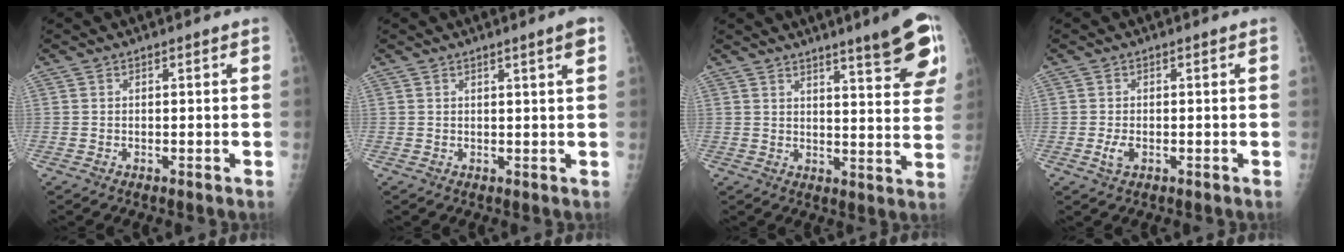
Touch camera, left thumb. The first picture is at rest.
{"total": 2.9, "force": [1.6, -0.2, 2.4], "torque": [-0.038, -0.009, 0.025]}
{"total": 13.1, "force": [8.1, 2.0, 10.1], "torque": [-0.109, -0.044, 0.103]}
{"total": 2.1, "force": [-0.5, 1.2, 1.6], "torque": [-0.036, -0.002, -0.010]}